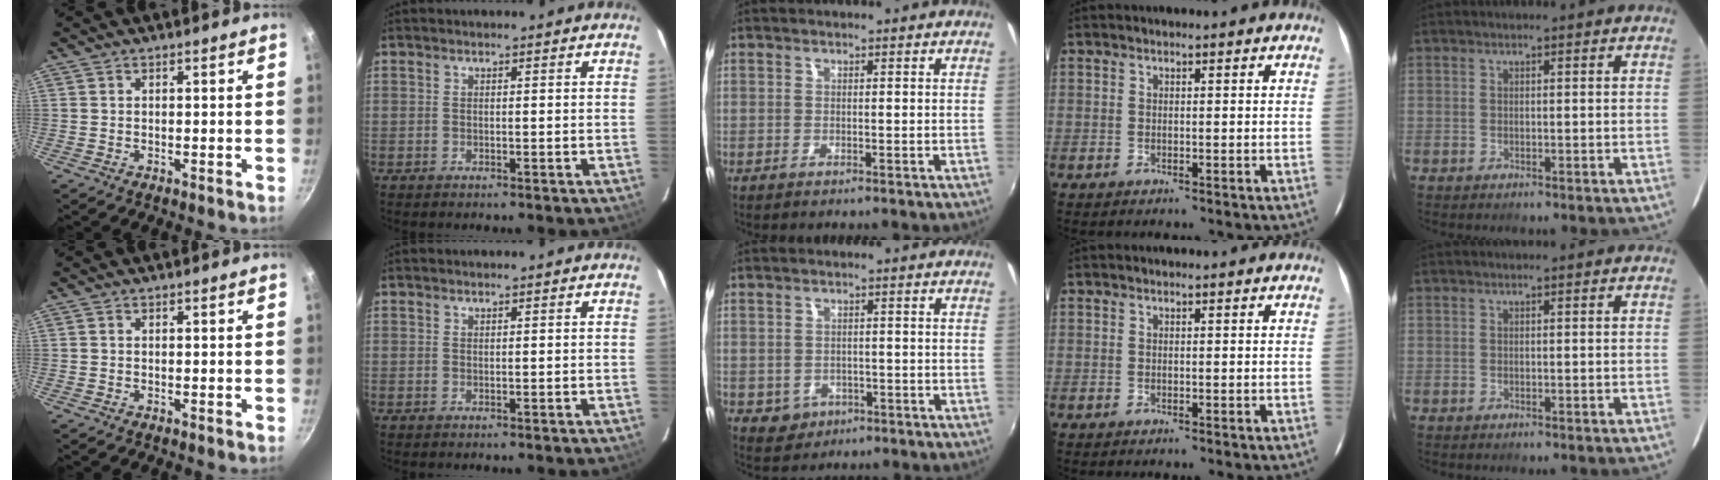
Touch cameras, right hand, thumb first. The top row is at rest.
{"middle": {"total": 4.2, "force": [-1.4, 3.8, 1.2], "torque": [-0.034, 0.001, -0.011]}}